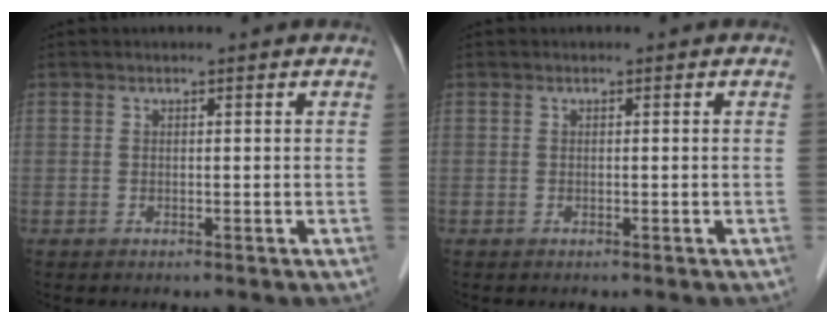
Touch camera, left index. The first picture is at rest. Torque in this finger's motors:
{"motor_torque": [0.00, 0.00, 0.00, 0.00]}